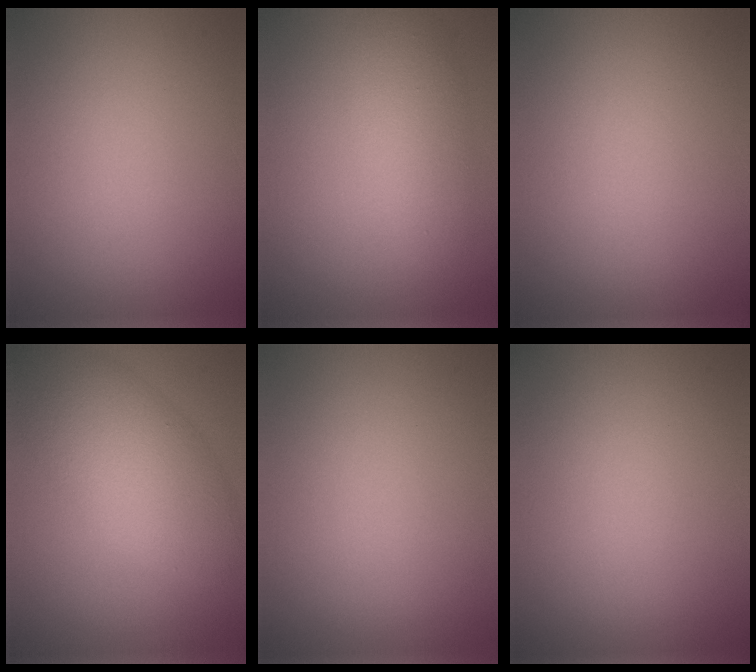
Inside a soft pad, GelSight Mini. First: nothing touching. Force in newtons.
{"total": 4.2, "press": 4.2, "slide": 0.1}
{"total": 0.0}
{"total": 6.8, "press": 6.8, "slide": 0.5}
{"total": 0.0}
{"total": 0.0}